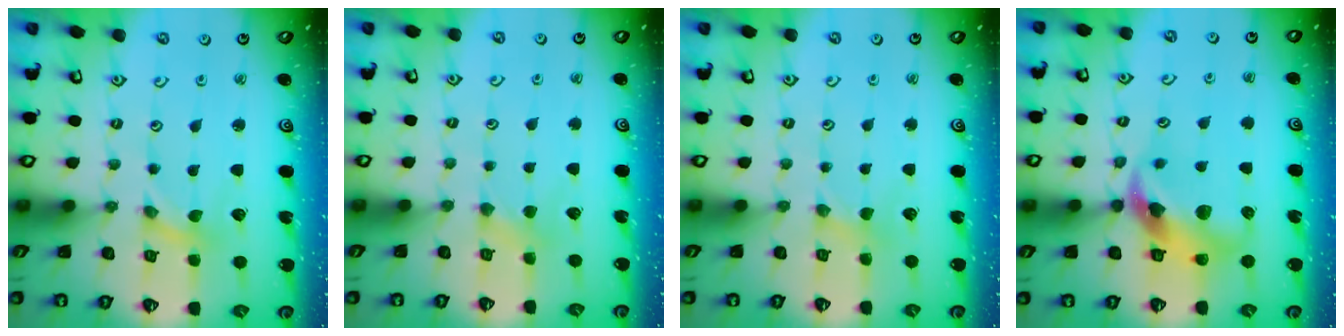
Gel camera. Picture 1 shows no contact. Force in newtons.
{"total": 2.5, "press": 2.5, "slide": 0.3}
{"total": 1.6, "press": 1.5, "slide": 0.3}
{"total": 12.0, "press": 11.9, "slide": 1.6}